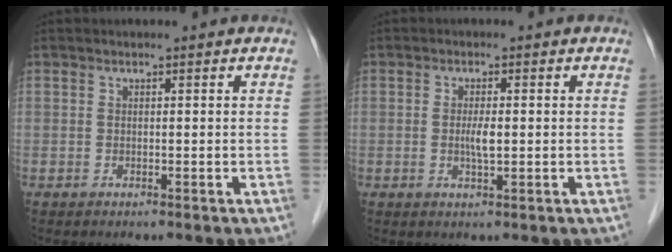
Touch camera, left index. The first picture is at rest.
{"total": 2.3, "force": [-0.2, 0.4, 2.2], "torque": [-0.046, -0.005, -0.003]}